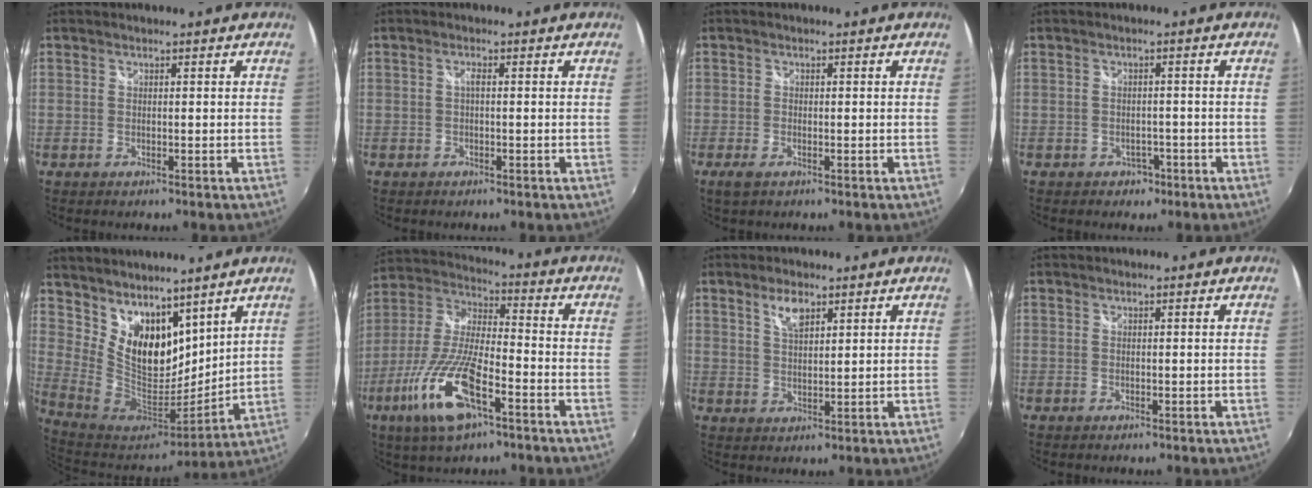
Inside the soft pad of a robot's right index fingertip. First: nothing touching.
{"total": 0.9, "force": [-0.1, 0.2, 0.9], "torque": [-0.017, 0.004, -0.003]}
{"total": 2.3, "force": [-1.5, 0.8, 1.6], "torque": [-0.035, -0.006, -0.026]}
{"total": 3.2, "force": [-1.8, 2.5, 0.8], "torque": [-0.022, 0.003, -0.021]}
{"total": 15.8, "force": [10.0, 9.1, 8.1], "torque": [-0.161, 0.000, 0.203]}
{"total": 17.0, "force": [-8.4, 5.1, 13.9], "torque": [-0.302, -0.026, -0.164]}
{"total": 4.3, "force": [2.6, 1.8, 2.9], "torque": [-0.051, 0.003, 0.047]}
{"total": 0.0}